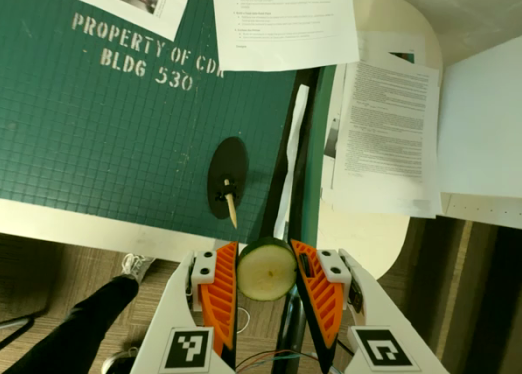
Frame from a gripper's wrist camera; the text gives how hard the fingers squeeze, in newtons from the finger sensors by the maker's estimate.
{"total": 9.6, "left": 9.5, "right": 9.7}